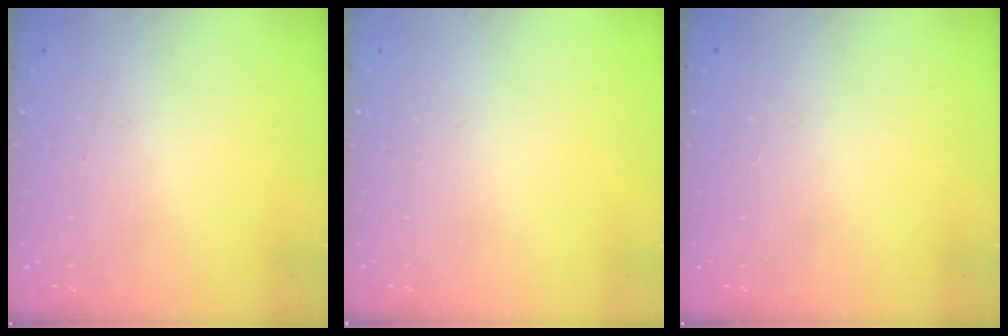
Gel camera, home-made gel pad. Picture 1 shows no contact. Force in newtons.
{"total": 0.0}
{"total": 0.9, "press": 0.0, "slide": 0.9}